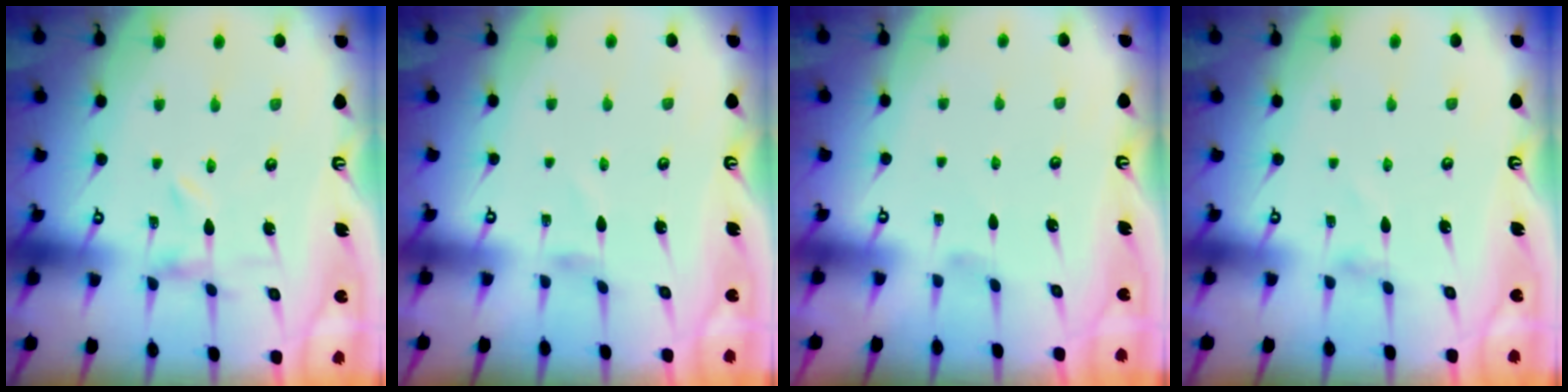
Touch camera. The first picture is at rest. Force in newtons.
{"total": 0.8, "press": 0.8, "slide": 0.1}
{"total": 1.0, "press": 0.9, "slide": 0.4}
{"total": 0.0}